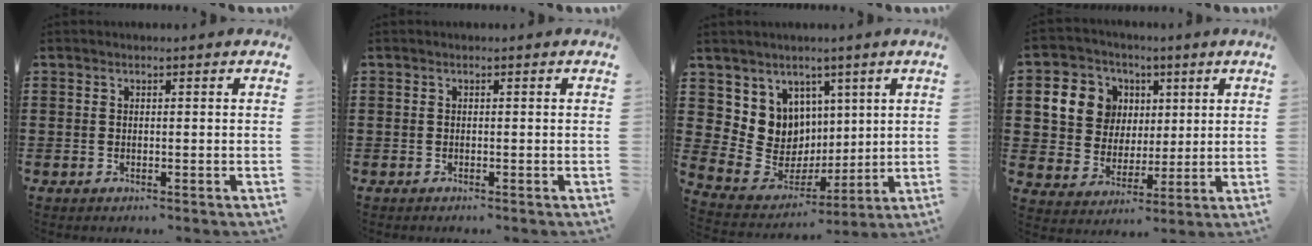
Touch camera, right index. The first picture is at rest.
{"total": 0.0}
{"total": 8.8, "force": [2.6, 8.3, 1.2], "torque": [-0.071, -0.034, 0.058]}
{"total": 9.7, "force": [2.8, 8.6, 3.4], "torque": [-0.108, 0.017, 0.056]}